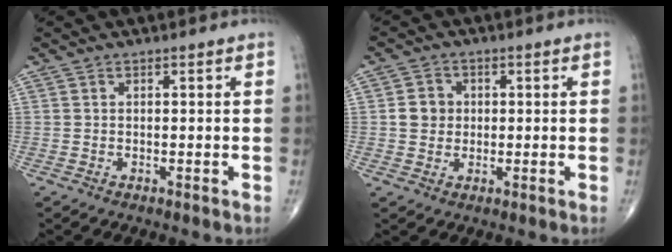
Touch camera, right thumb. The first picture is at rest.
{"total": 4.3, "force": [0.3, 3.9, 1.7], "torque": [-0.011, 0.005, 0.001]}